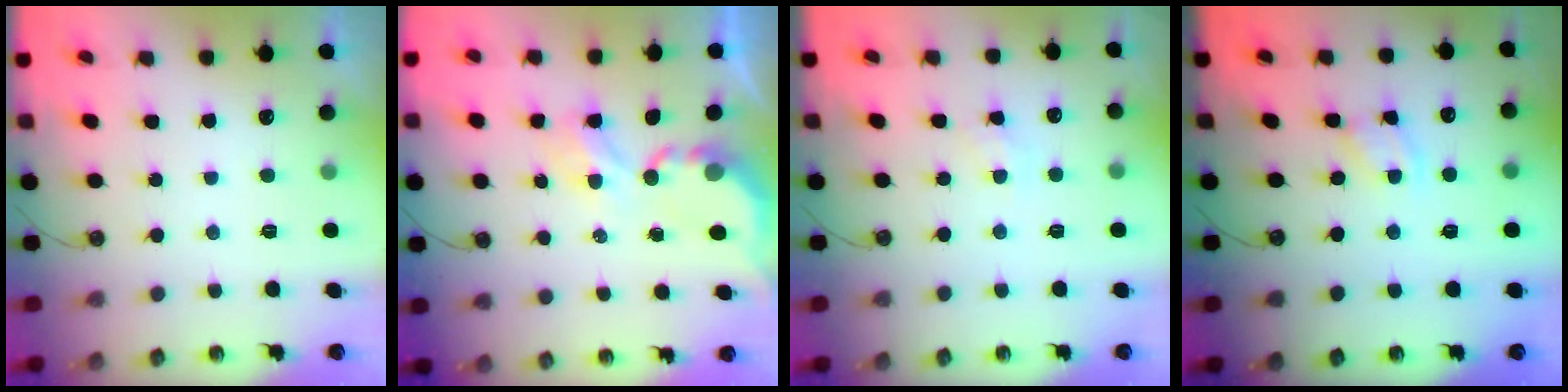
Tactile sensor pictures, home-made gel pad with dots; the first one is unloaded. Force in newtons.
{"total": 4.6, "press": 4.6, "slide": 0.4}
{"total": 5.0, "press": 4.9, "slide": 0.6}
{"total": 2.3, "press": 2.3, "slide": 0.1}